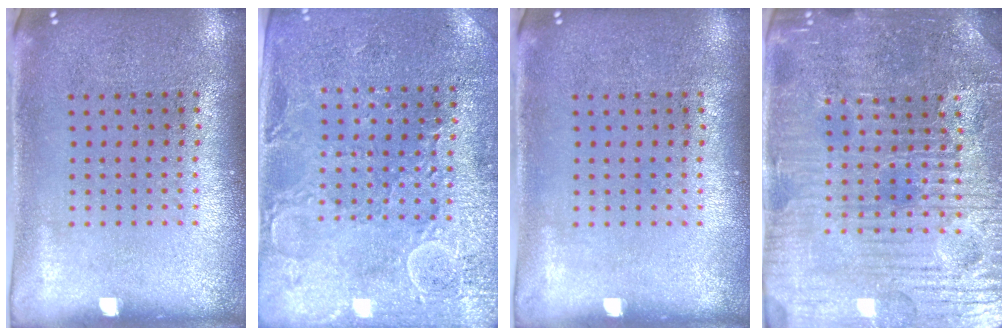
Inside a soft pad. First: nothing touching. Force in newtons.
{"total": 2.9, "press": 2.8, "slide": 0.4}
{"total": 0.0}
{"total": 5.2, "press": 5.0, "slide": 1.4}